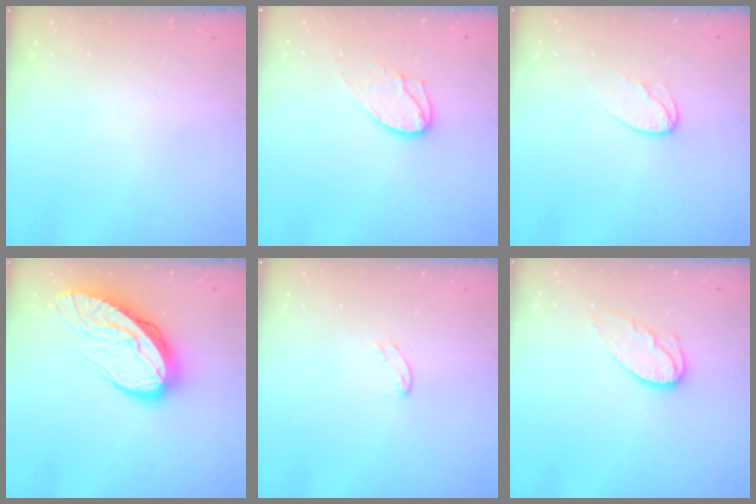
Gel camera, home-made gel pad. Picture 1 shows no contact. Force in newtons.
{"total": 9.0, "press": 9.0, "slide": 0.7}
{"total": 7.1, "press": 7.1, "slide": 0.5}
{"total": 14.9, "press": 14.8, "slide": 1.5}
{"total": 5.5, "press": 5.5, "slide": 0.3}
{"total": 9.1, "press": 9.1, "slide": 0.5}